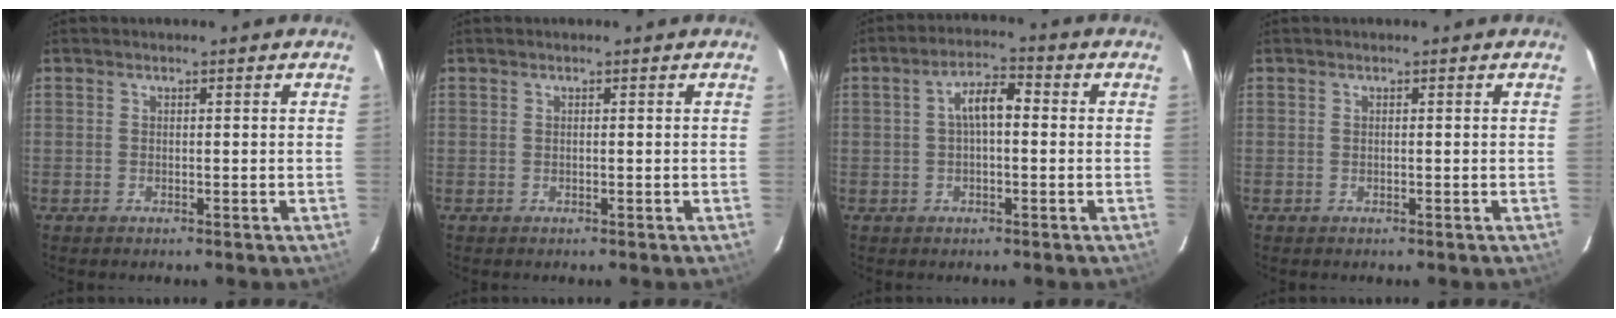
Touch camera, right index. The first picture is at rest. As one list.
[{"total": 0.0}, {"total": 5.3, "force": [0.2, 2.2, 4.8], "torque": [-0.089, 0.018, 0.004]}, {"total": 0.0}]